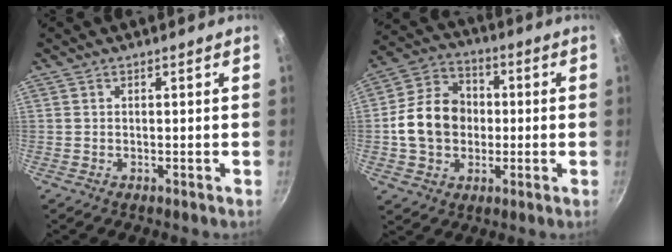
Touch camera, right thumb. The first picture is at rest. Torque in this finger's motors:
{"motor_torque": [1.06, 2.72, 1.02, -0.77, 0.29]}